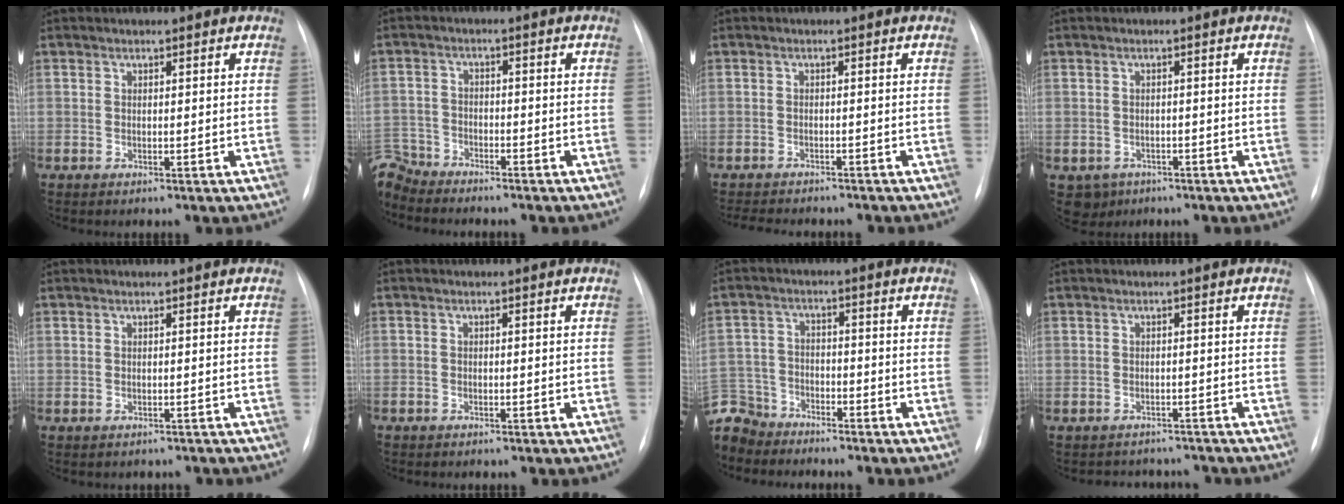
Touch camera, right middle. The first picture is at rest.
{"total": 7.5, "force": [-7.1, 2.4, 0.3], "torque": [-0.010, 0.005, -0.133]}
{"total": 9.7, "force": [-8.6, 2.4, 3.6], "torque": [-0.055, -0.005, -0.112]}
{"total": 3.7, "force": [-2.1, 3.0, 0.5], "torque": [-0.007, 0.003, -0.028]}
{"total": 3.4, "force": [-3.0, 1.5, 0.5], "torque": [-0.008, 0.005, -0.035]}
{"total": 2.0, "force": [-1.6, 1.1, 0.7], "torque": [-0.011, 0.002, -0.015]}
{"total": 10.7, "force": [-9.3, 5.1, 1.3], "torque": [-0.048, 0.007, -0.176]}
{"total": 6.1, "force": [-5.5, 2.6, -0.2], "torque": [0.009, 0.019, -0.065]}